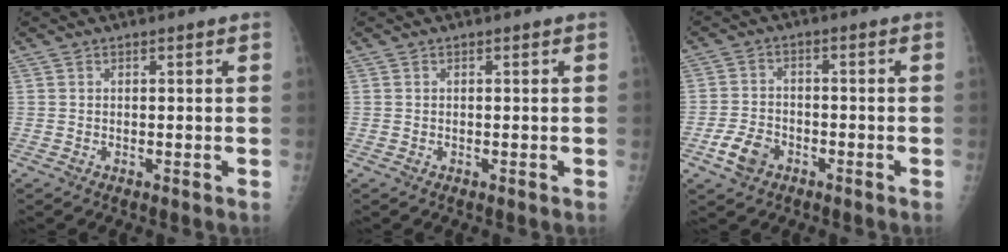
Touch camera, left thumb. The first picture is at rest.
{"total": 0.0}
{"total": 5.8, "force": [-3.0, 4.0, 2.9], "torque": [-0.052, 0.017, -0.052]}